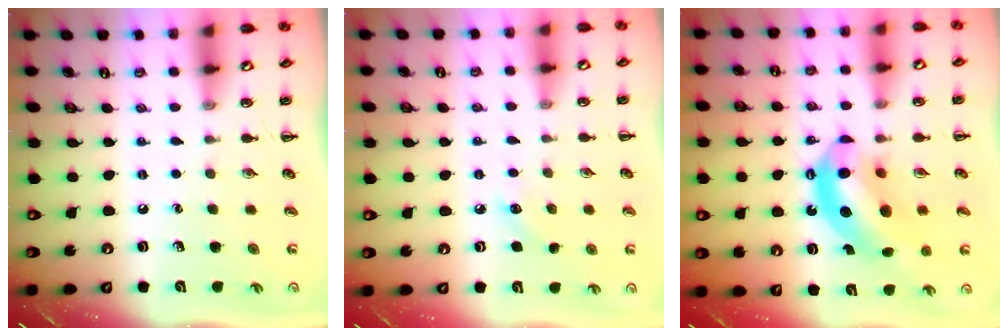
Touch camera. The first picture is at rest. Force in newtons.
{"total": 4.4, "press": 4.2, "slide": 1.2}
{"total": 13.4, "press": 12.9, "slide": 3.6}